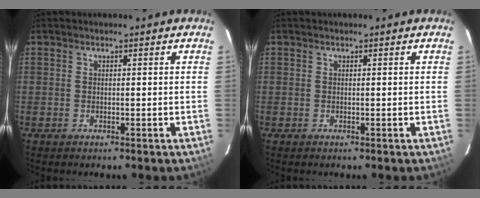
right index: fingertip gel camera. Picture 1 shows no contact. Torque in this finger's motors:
{"motor_torque": [0.00, 0.00, 0.00, 0.00]}